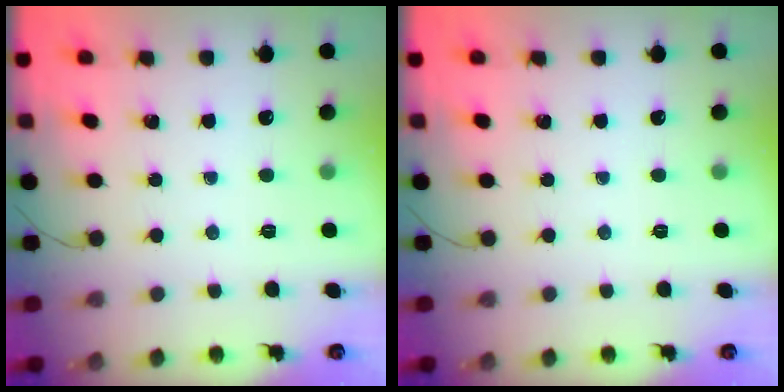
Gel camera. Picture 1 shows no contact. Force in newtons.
{"total": 0.0}